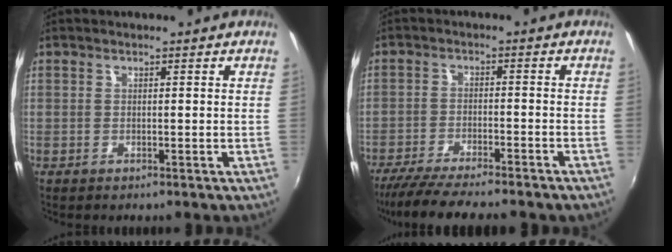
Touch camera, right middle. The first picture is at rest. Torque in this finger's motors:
{"motor_torque": [1.04, -1.09, 0.28, 0.11]}